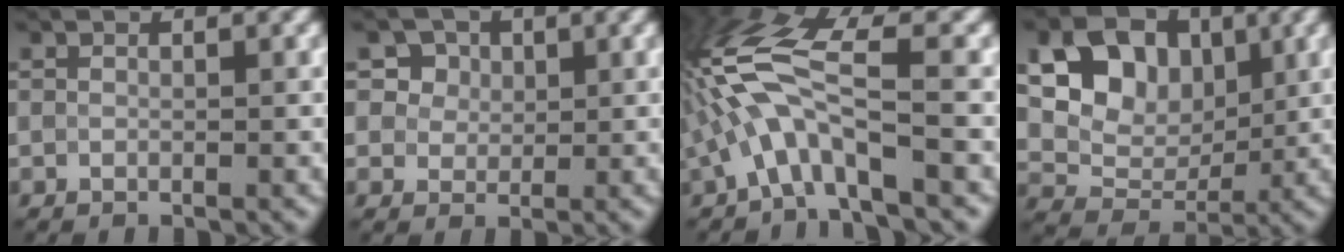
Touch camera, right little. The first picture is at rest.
{"total": 5.0, "force": [2.7, 3.8, 1.9], "torque": [-0.036, 0.005, 0.040]}
{"total": 6.9, "force": [-2.2, 2.0, 6.3], "torque": [-0.137, 0.021, -0.048]}
{"total": 9.2, "force": [2.8, 6.9, 5.4], "torque": [-0.106, 0.018, 0.035]}